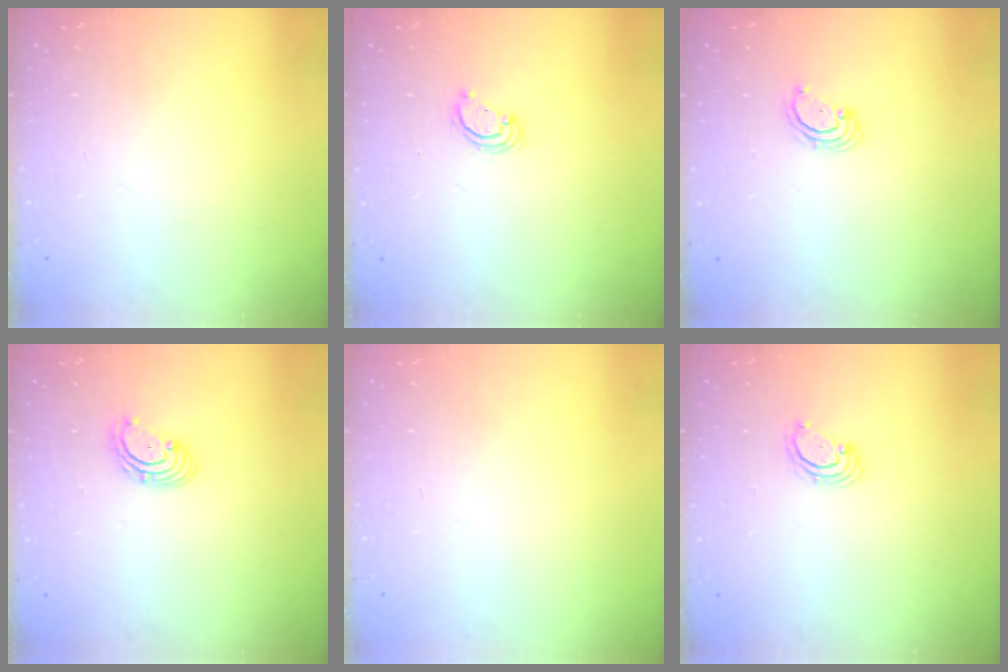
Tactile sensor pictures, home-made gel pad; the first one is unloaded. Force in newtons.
{"total": 2.8, "press": 2.8, "slide": 0.2}
{"total": 2.6, "press": 2.6, "slide": 0.3}
{"total": 2.9, "press": 2.9, "slide": 0.1}
{"total": 0.0}
{"total": 2.7, "press": 2.7, "slide": 0.3}